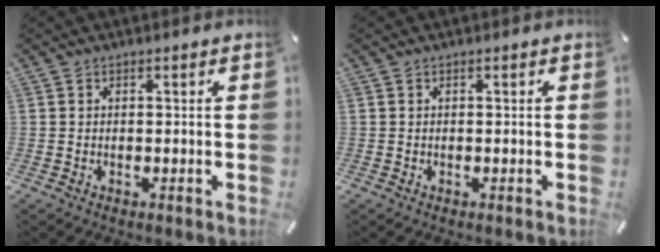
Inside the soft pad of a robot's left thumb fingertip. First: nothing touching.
{"total": 0.0}